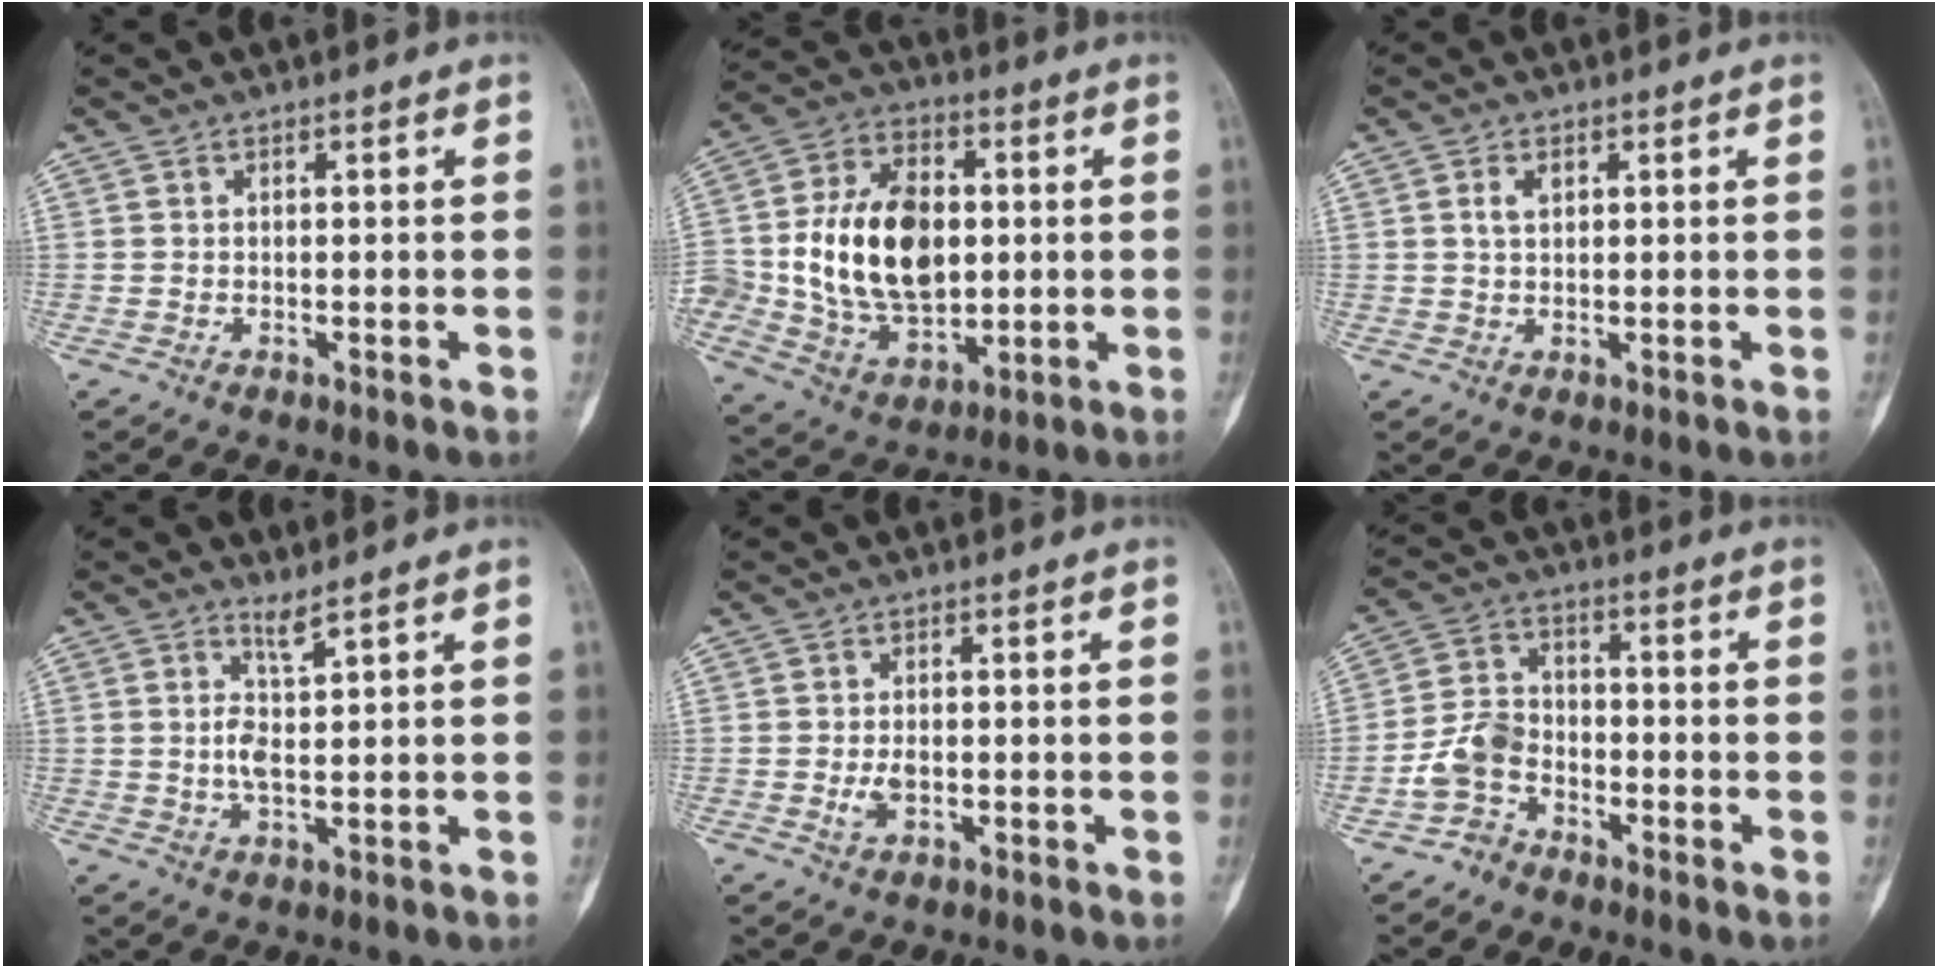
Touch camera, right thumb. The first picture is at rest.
{"total": 20.3, "force": [0.8, 14.0, 14.7], "torque": [-0.229, 0.006, 0.026]}
{"total": 2.6, "force": [0.9, 1.7, 1.8], "torque": [-0.024, 0.001, 0.018]}
{"total": 3.4, "force": [1.8, 0.5, 2.9], "torque": [-0.056, -0.019, 0.041]}
{"total": 2.6, "force": [-0.5, 1.6, 2.0], "torque": [-0.031, -0.001, -0.008]}
{"total": 7.0, "force": [-3.7, 5.2, 2.8], "torque": [-0.043, 0.030, -0.078]}